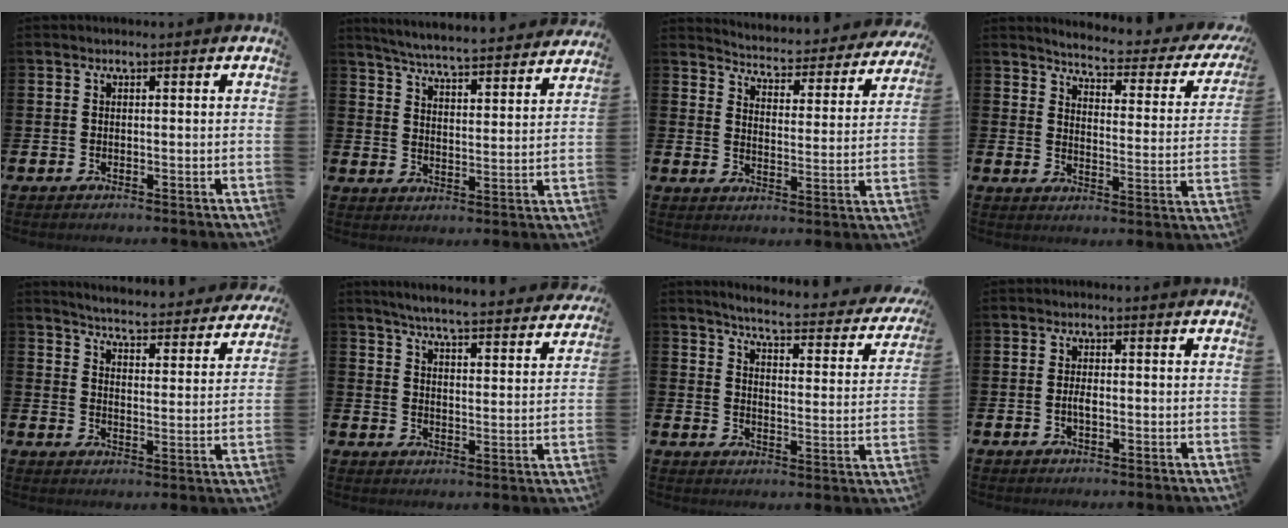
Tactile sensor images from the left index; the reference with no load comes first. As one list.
[{"total": 5.8, "force": [5.7, 0.0, 1.2], "torque": [-0.048, -0.047, 0.098]}, {"total": 4.1, "force": [4.1, 0.6, 0.5], "torque": [-0.028, -0.042, 0.061]}, {"total": 4.0, "force": [3.8, 0.6, 1.1], "torque": [-0.039, -0.038, 0.056]}, {"total": 5.1, "force": [5.0, 0.1, 0.9], "torque": [-0.033, -0.043, 0.082]}, {"total": 5.8, "force": [5.5, 0.0, 1.6], "torque": [-0.046, -0.044, 0.093]}, {"total": 4.7, "force": [4.4, 0.3, 1.7], "torque": [-0.049, -0.041, 0.065]}, {"total": 1.5, "force": [-0.3, 0.5, 1.3], "torque": [-0.021, 0.001, -0.008]}]